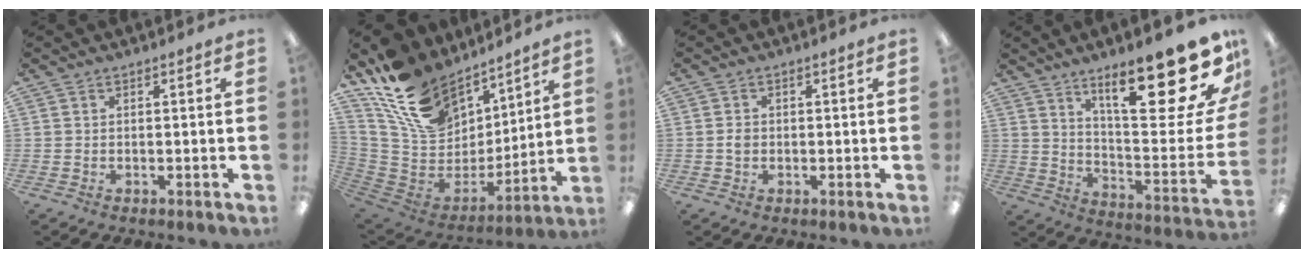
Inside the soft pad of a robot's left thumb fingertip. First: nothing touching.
{"total": 20.6, "force": [14.4, 12.3, 8.1], "torque": [-0.160, -0.087, 0.274]}
{"total": 1.9, "force": [-0.1, 1.5, 1.1], "torque": [-0.021, 0.005, -0.003]}
{"total": 25.9, "force": [16.3, 6.6, 19.0], "torque": [-0.267, -0.112, 0.268]}